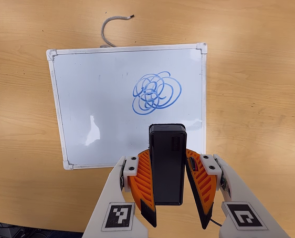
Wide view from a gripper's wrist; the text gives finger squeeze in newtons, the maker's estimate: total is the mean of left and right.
{"total": 6.6, "left": 5.4, "right": 7.7}